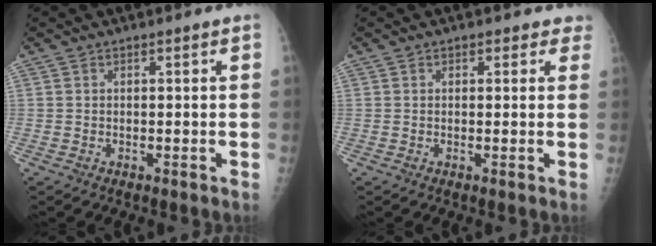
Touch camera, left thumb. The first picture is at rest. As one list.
[{"total": 2.3, "force": [1.6, 1.5, 0.7], "torque": [0.022, -0.002, 0.010]}]